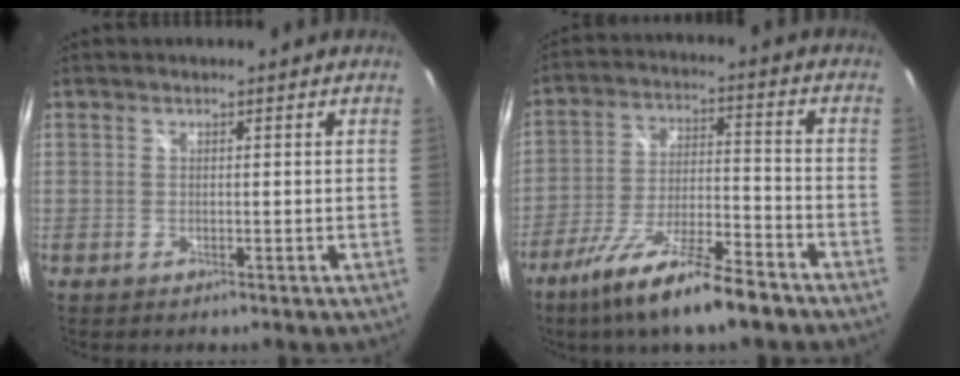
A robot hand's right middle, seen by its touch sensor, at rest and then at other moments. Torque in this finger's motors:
{"motor_torque": [1.13, -1.01, 0.24, 0.11]}